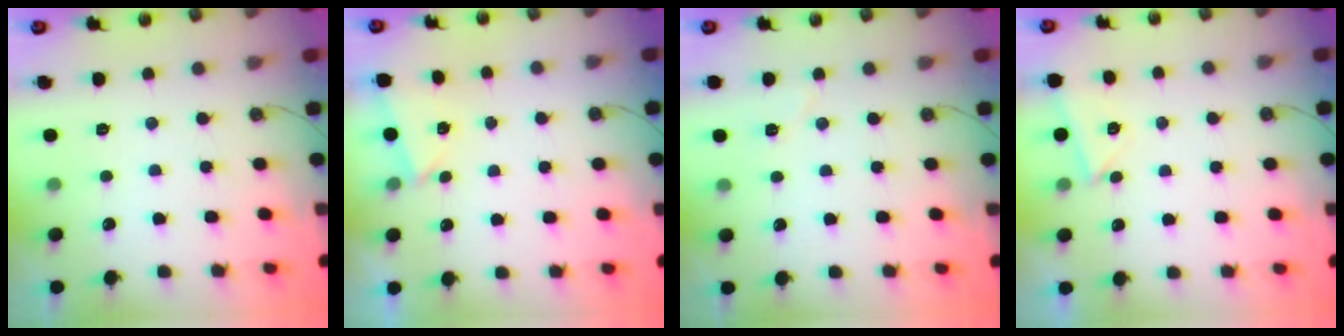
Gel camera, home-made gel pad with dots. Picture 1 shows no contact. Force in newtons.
{"total": 2.3, "press": 1.3, "slide": 1.9}
{"total": 5.4, "press": 2.9, "slide": 4.5}
{"total": 3.6, "press": 2.7, "slide": 2.4}